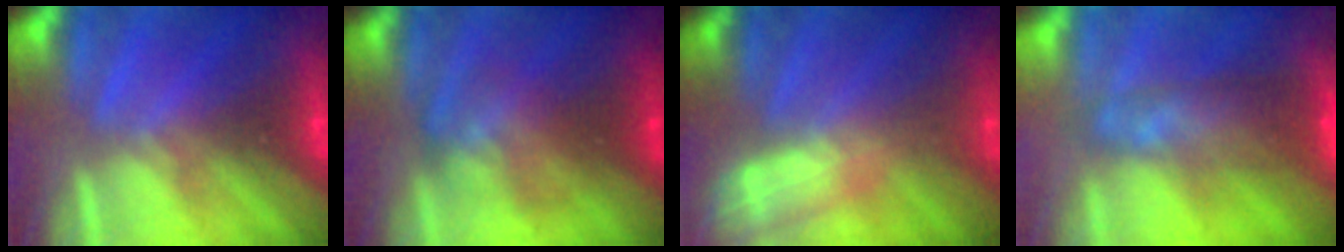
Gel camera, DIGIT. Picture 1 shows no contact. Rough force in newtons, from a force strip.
{"total": 2.1}
{"total": 2.4}
{"total": 6.3}